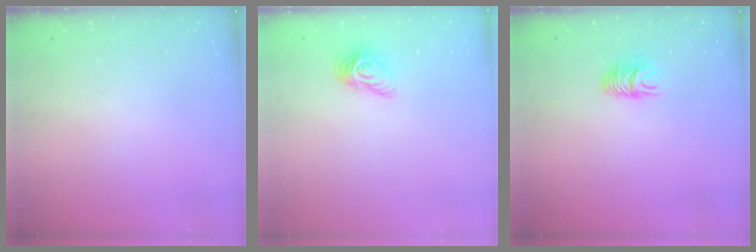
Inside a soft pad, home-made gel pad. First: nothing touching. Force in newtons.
{"total": 7.1, "press": 7.1, "slide": 0.2}
{"total": 6.1, "press": 6.1, "slide": 0.6}